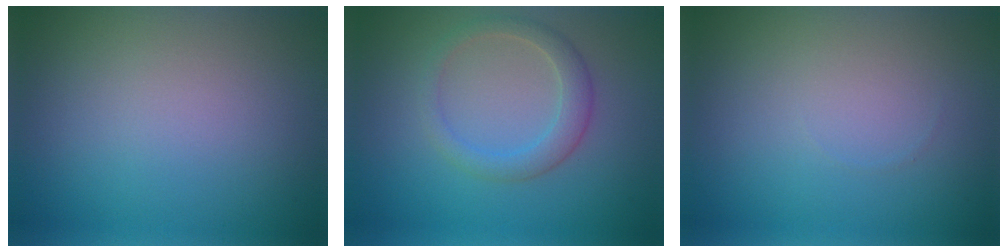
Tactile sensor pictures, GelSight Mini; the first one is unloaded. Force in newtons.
{"total": 2.7, "press": 2.7, "slide": 0.1}
{"total": 0.0}